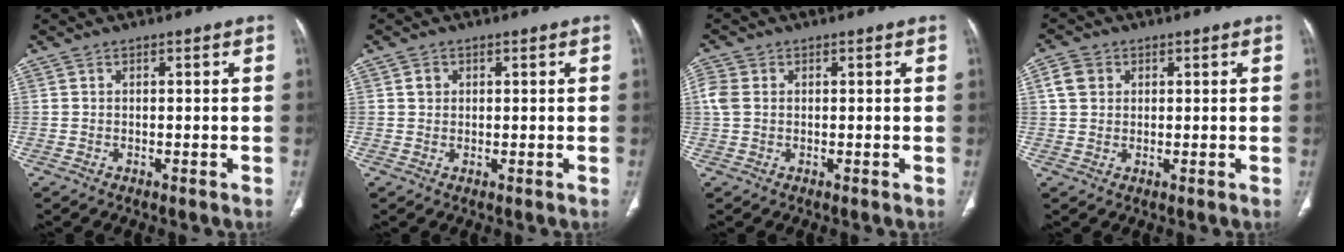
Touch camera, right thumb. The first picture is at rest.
{"total": 1.7, "force": [0.5, 1.5, 0.6], "torque": [-0.003, 0.000, 0.006]}
{"total": 3.2, "force": [0.4, 2.4, 2.0], "torque": [-0.063, 0.009, 0.007]}
{"total": 4.0, "force": [1.2, 3.3, 1.8], "torque": [-0.022, 0.002, 0.024]}